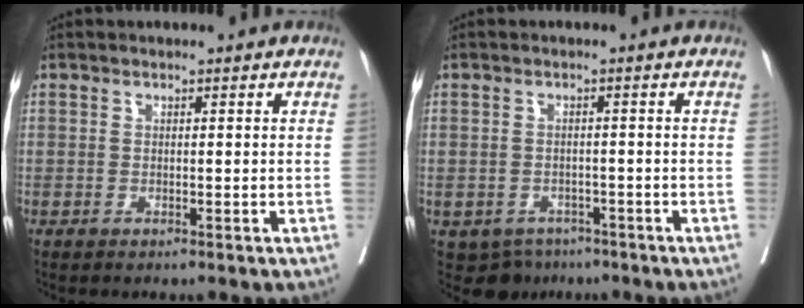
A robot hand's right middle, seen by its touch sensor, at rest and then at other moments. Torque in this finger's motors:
{"motor_torque": [-0.13, -0.04, 0.02, -0.01]}